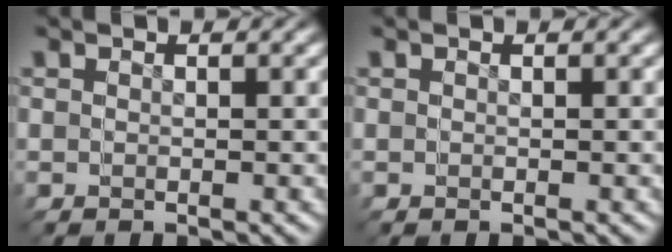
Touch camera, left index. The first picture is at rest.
{"total": 0.0}